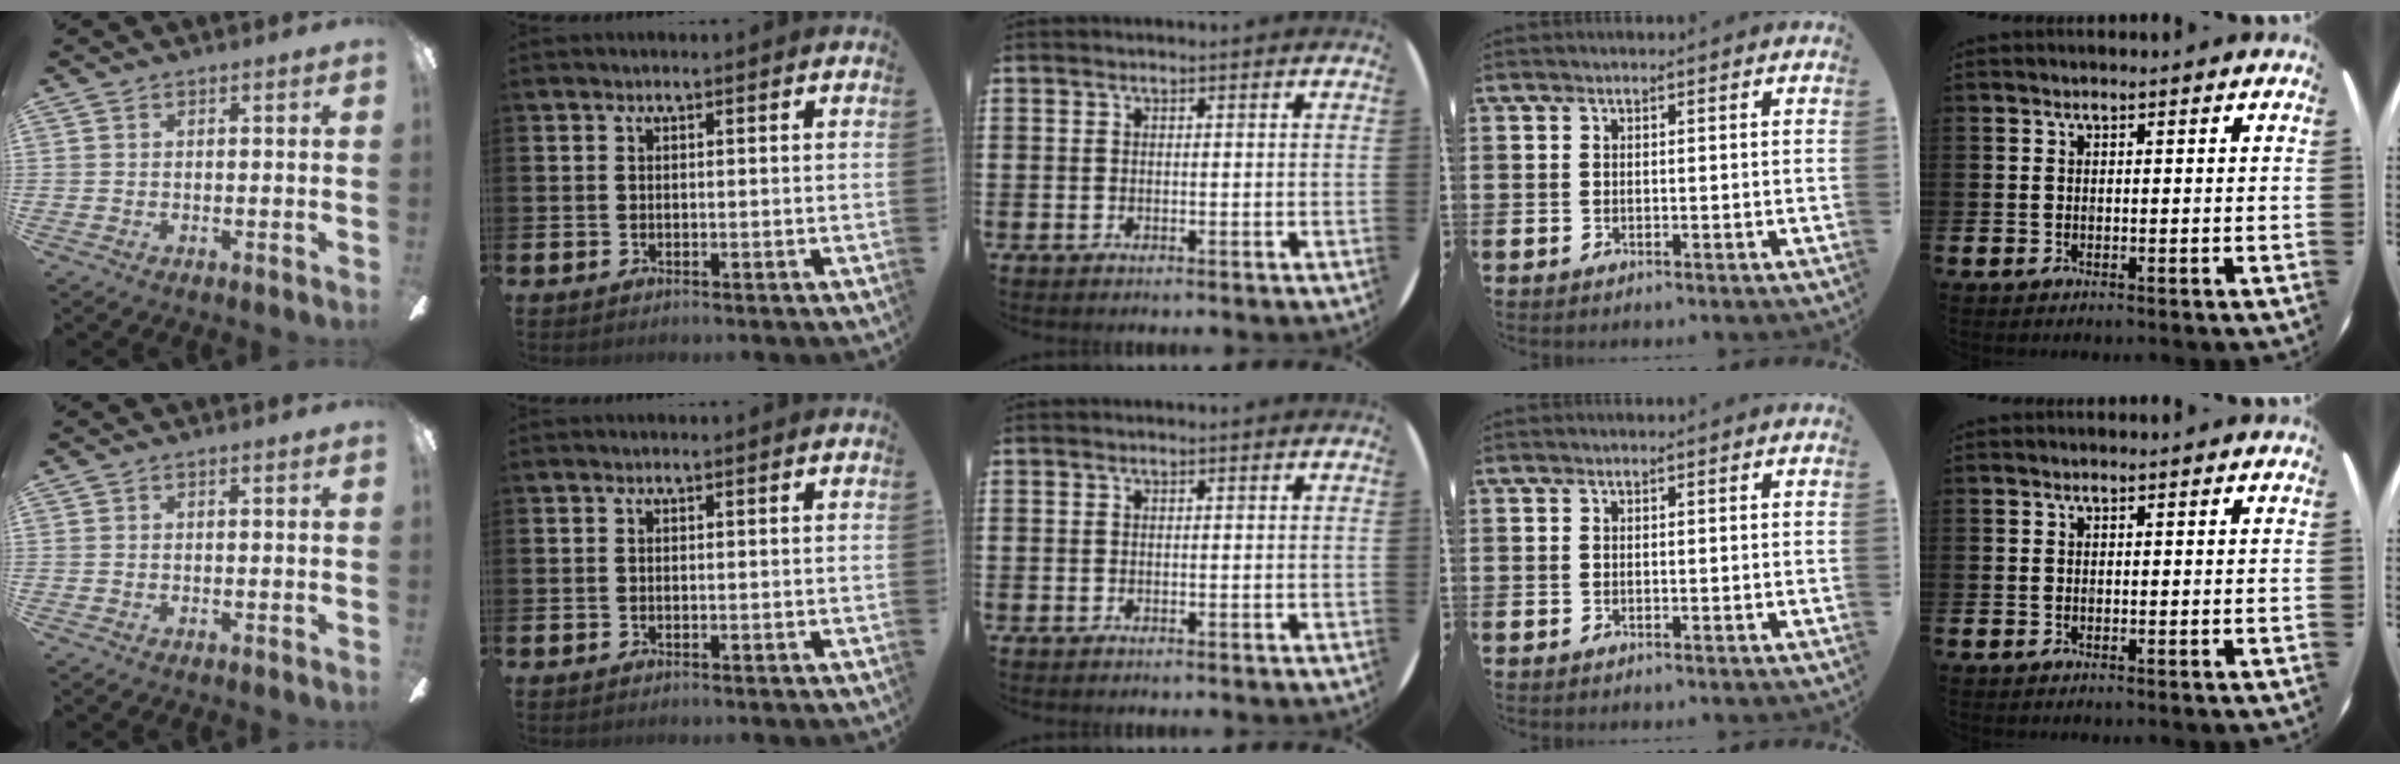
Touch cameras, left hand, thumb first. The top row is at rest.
{}